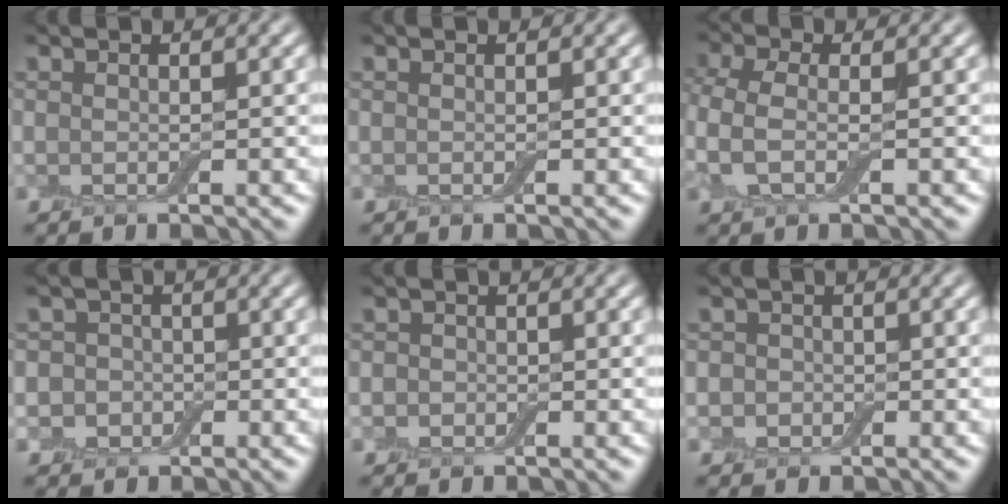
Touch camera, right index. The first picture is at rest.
{"total": 0.0}
{"total": 3.2, "force": [-0.2, 1.6, 2.8], "torque": [-0.074, 0.006, -0.013]}
{"total": 3.1, "force": [-0.4, 2.8, 1.1], "torque": [0.007, 0.006, -0.034]}
{"total": 1.1, "force": [-0.1, 1.1, 0.3], "torque": [0.007, -0.004, -0.013]}
{"total": 1.8, "force": [-0.1, 1.7, 0.6], "torque": [0.007, 0.003, -0.017]}